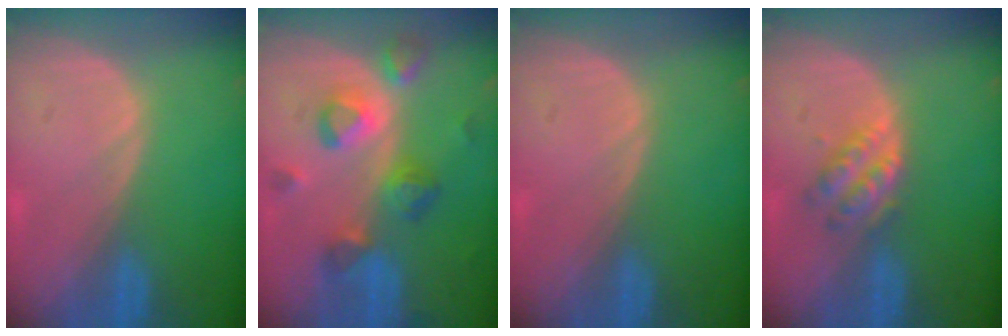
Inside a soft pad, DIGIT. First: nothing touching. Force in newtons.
{"total": 8.3, "press": 7.8, "slide": 2.8}
{"total": 0.0}
{"total": 4.8, "press": 4.2, "slide": 2.3}